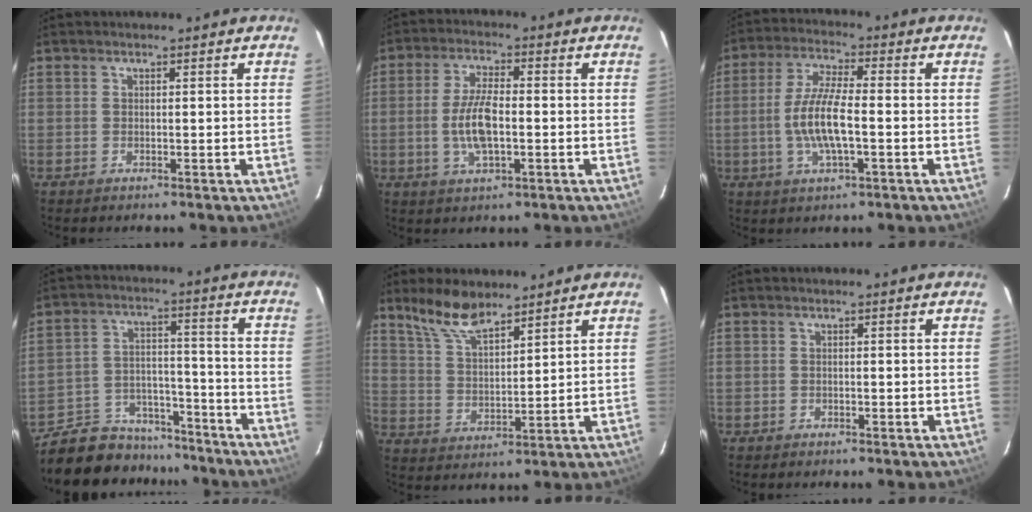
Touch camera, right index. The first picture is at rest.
{"total": 8.0, "force": [-1.4, 3.0, 7.3], "torque": [-0.150, 0.004, -0.027]}
{"total": 9.3, "force": [-1.9, 2.4, 8.8], "torque": [-0.176, -0.001, -0.039]}
{"total": 14.8, "force": [-12.4, 7.5, 3.2], "torque": [-0.085, 0.042, -0.179]}
{"total": 8.7, "force": [7.0, 2.7, 4.4], "torque": [-0.086, 0.010, 0.142]}
{"total": 0.8, "force": [-0.7, 0.4, -0.1], "torque": [-0.002, 0.003, -0.013]}